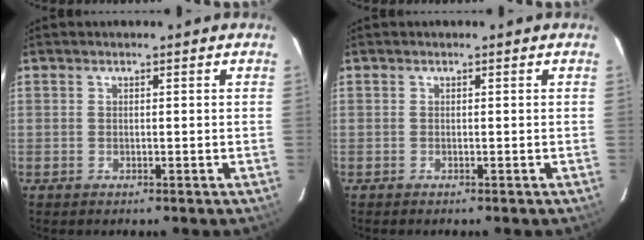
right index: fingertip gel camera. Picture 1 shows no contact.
{"total": 0.0}